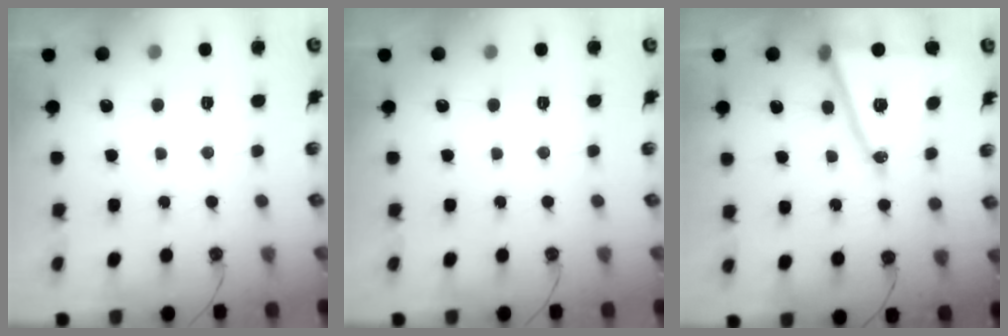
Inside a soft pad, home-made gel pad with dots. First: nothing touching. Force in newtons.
{"total": 0.0}
{"total": 16.6, "press": 16.1, "slide": 3.8}